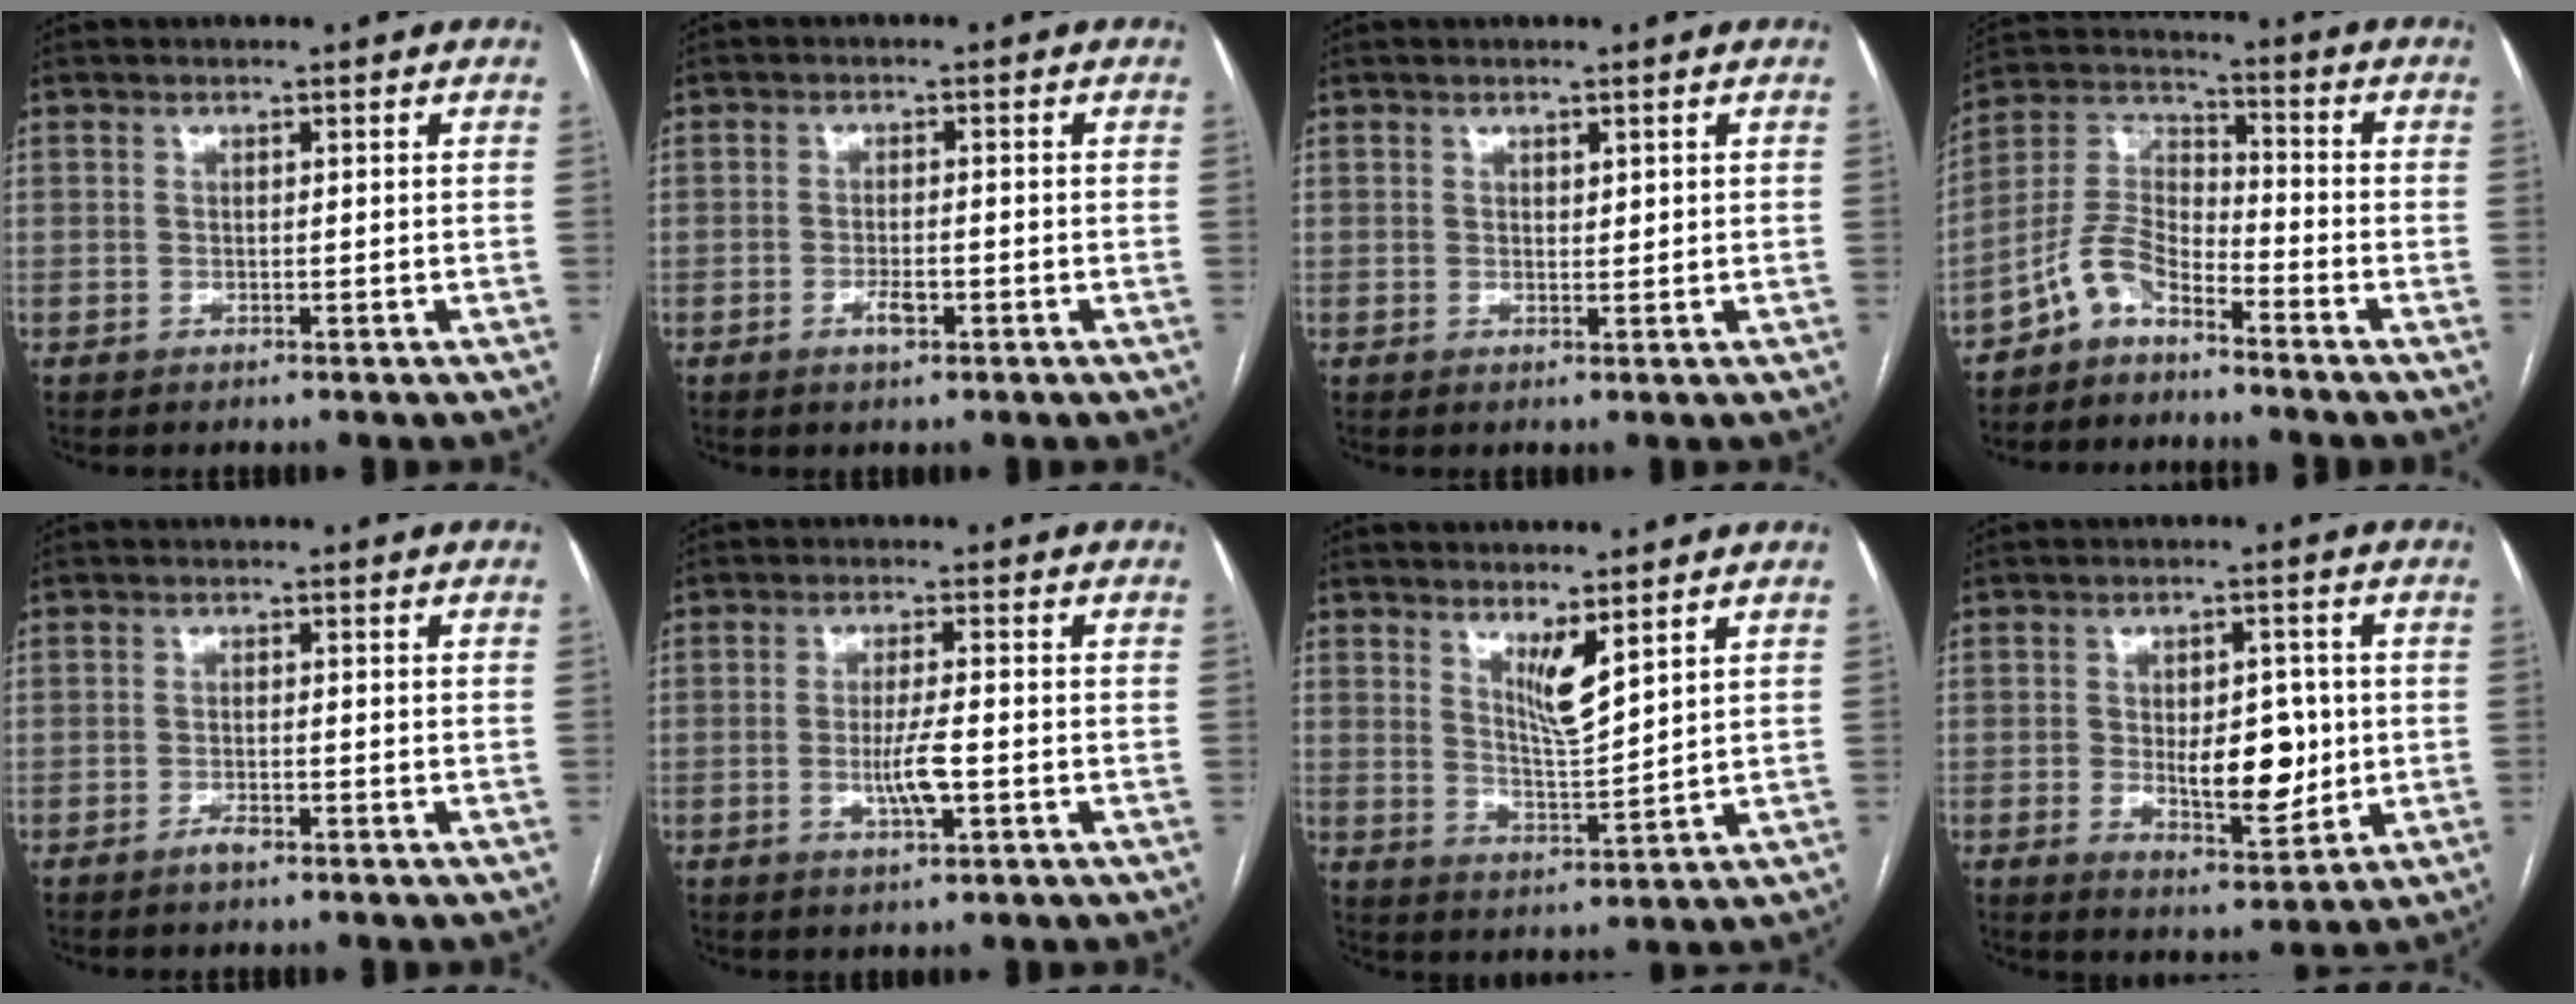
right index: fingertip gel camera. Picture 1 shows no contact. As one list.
[{"total": 2.6, "force": [-1.2, 0.8, 2.2], "torque": [-0.039, 0.001, -0.018]}, {"total": 0.8, "force": [0.5, 0.4, 0.5], "torque": [-0.004, -0.004, 0.008]}, {"total": 7.3, "force": [-5.5, 2.8, 4.0], "torque": [-0.088, 0.021, -0.114]}, {"total": 1.7, "force": [-1.2, 0.3, 1.2], "torque": [-0.023, 0.000, -0.020]}, {"total": 4.9, "force": [-1.2, 0.6, 4.7], "torque": [-0.091, -0.006, -0.020]}, {"total": 4.8, "force": [3.2, 0.3, 3.6], "torque": [-0.067, -0.021, 0.064]}, {"total": 9.1, "force": [-0.4, 4.0, 8.2], "torque": [-0.117, -0.001, 0.003]}]